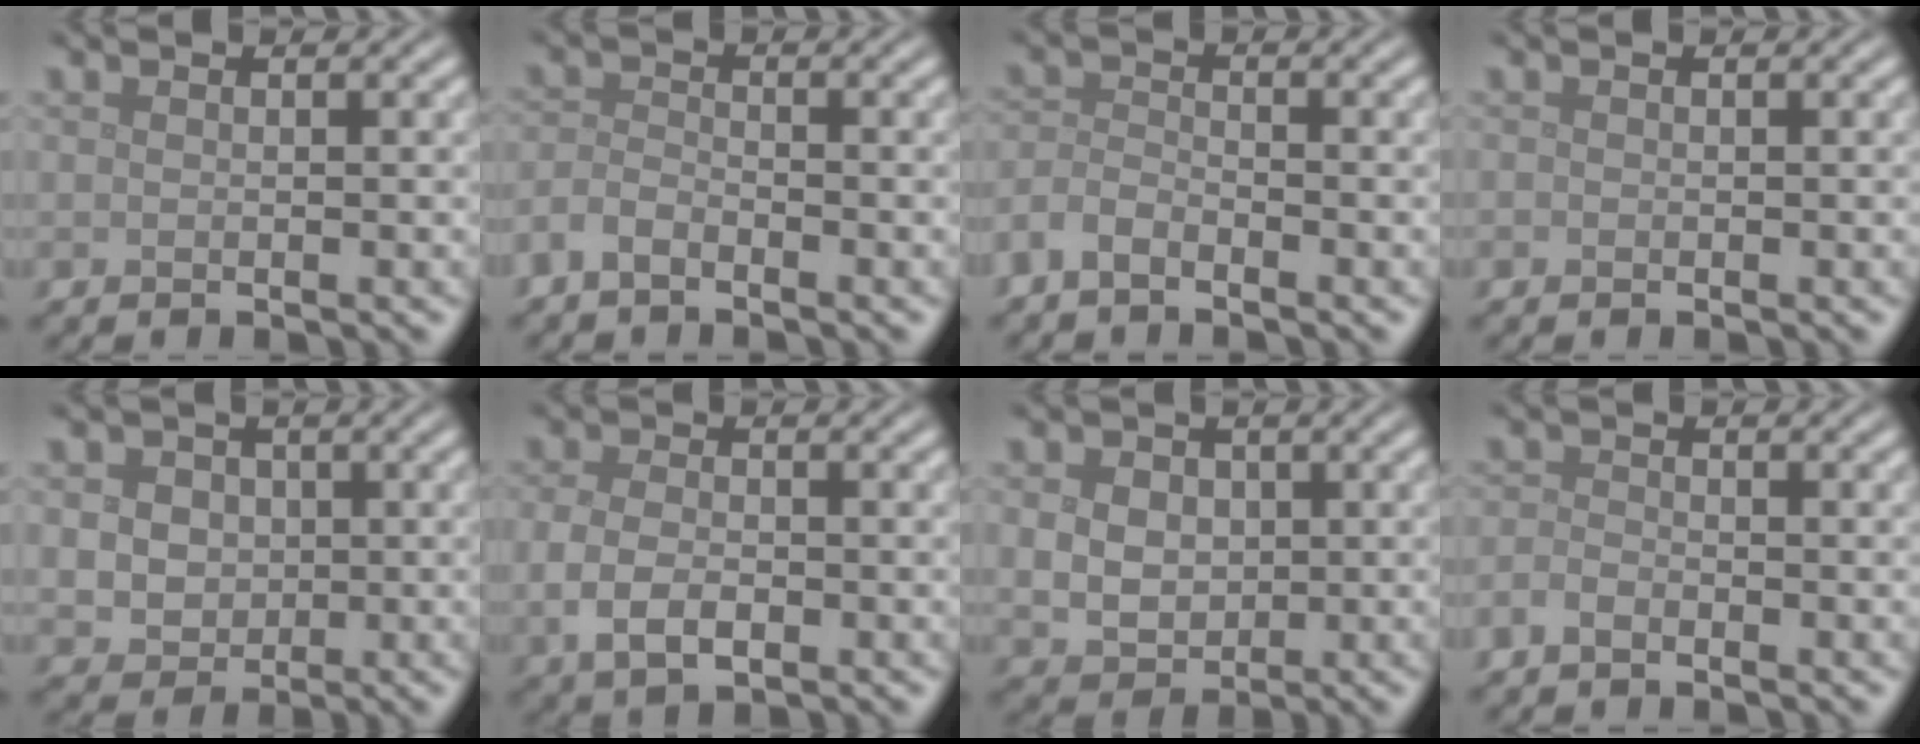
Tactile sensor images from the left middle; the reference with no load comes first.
{"total": 2.0, "force": [-1.6, 0.7, 1.0], "torque": [-0.024, 0.002, -0.039]}
{"total": 2.3, "force": [-1.8, 0.8, 1.2], "torque": [-0.026, 0.002, -0.046]}
{"total": 0.0}
{"total": 5.5, "force": [1.0, 4.6, 2.7], "torque": [-0.045, 0.022, 0.006]}
{"total": 3.4, "force": [-0.8, 2.1, 2.6], "torque": [-0.058, -0.007, -0.014]}
{"total": 5.2, "force": [0.9, 4.3, 2.9], "torque": [-0.050, 0.016, 0.001]}
{"total": 1.3, "force": [-1.0, 0.6, 0.7], "torque": [-0.014, 0.001, -0.024]}